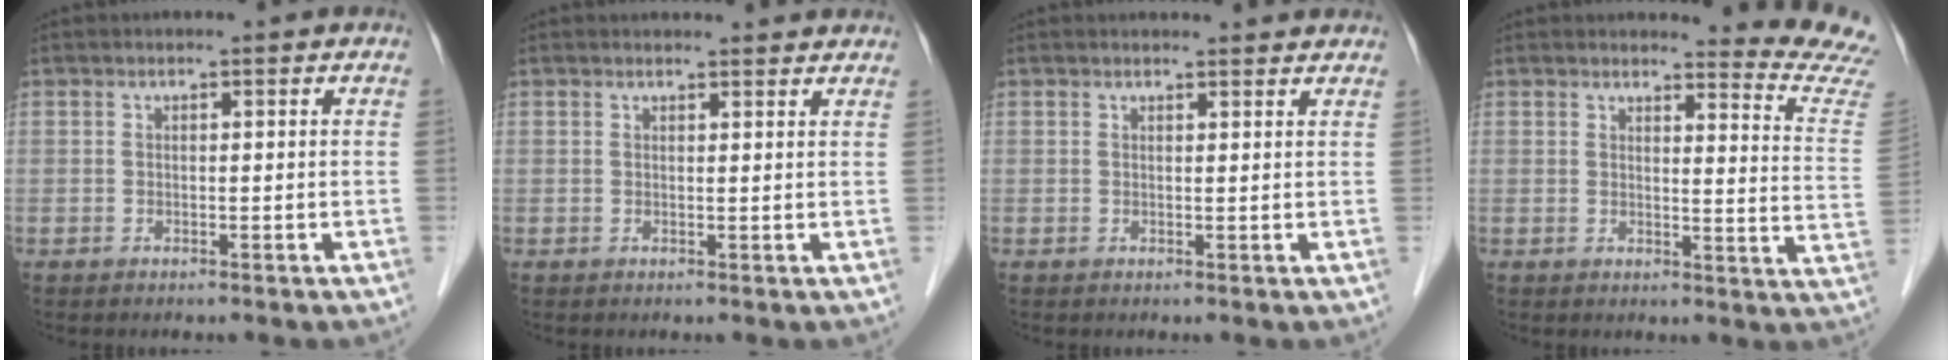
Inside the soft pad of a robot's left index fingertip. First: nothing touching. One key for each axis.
{"total": 5.9, "fx": 5.7, "fy": 1.0, "fz": 1.2, "tx": -0.009, "ty": 0.014, "tz": 0.053}
{"total": 5.3, "fx": 5.1, "fy": 0.9, "fz": 1.0, "tx": -0.010, "ty": 0.013, "tz": 0.048}
{"total": 10.9, "fx": 10.8, "fy": -1.5, "fz": -0.3, "tx": 0.003, "ty": -0.134, "tz": 0.096}